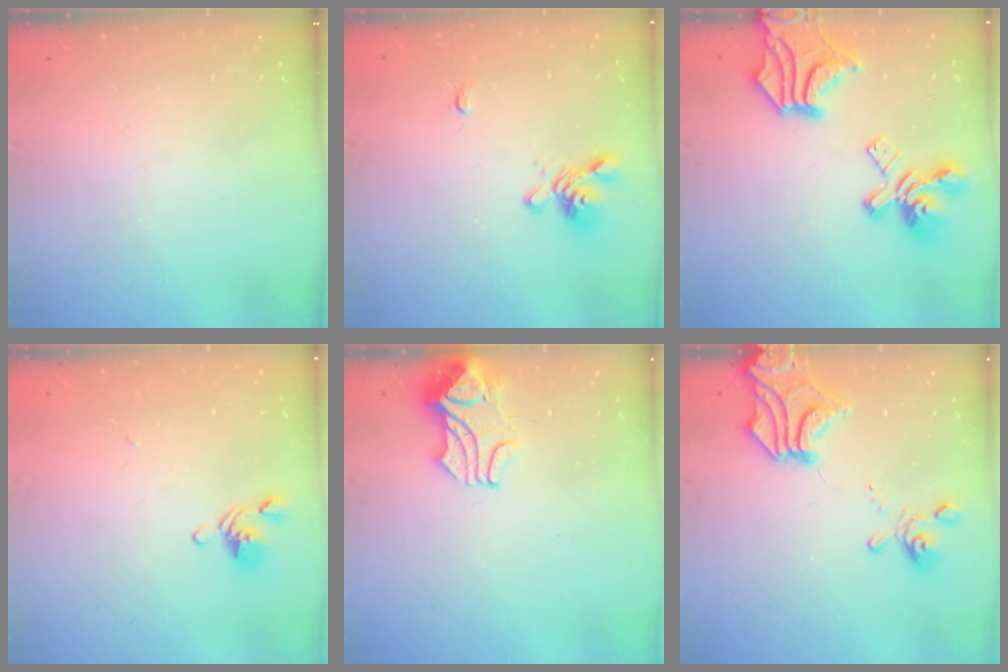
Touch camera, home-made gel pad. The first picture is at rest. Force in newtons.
{"total": 1.2, "press": 0.2, "slide": 1.2}
{"total": 12.1, "press": 11.7, "slide": 3.3}
{"total": 2.7, "press": 2.7, "slide": 0.6}
{"total": 2.4, "press": 2.2, "slide": 1.0}
{"total": 8.3, "press": 7.8, "slide": 2.8}